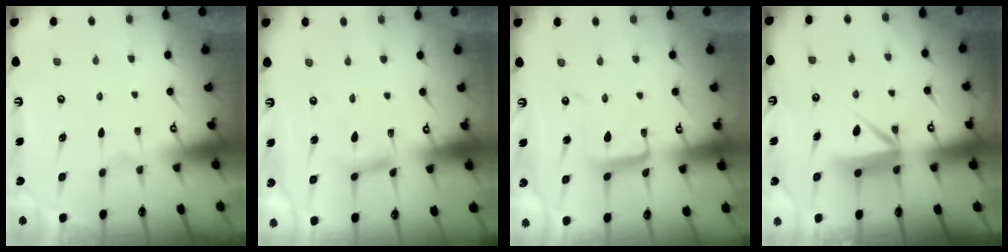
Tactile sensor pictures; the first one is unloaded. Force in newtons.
{"total": 6.0, "press": 6.0, "slide": 0.5}
{"total": 11.1, "press": 11.0, "slide": 0.9}
{"total": 9.3, "press": 9.3, "slide": 0.6}